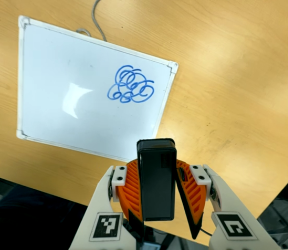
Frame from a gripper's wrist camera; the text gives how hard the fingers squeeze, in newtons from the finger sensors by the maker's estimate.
{"total": 6.1, "left": 5.5, "right": 6.7}